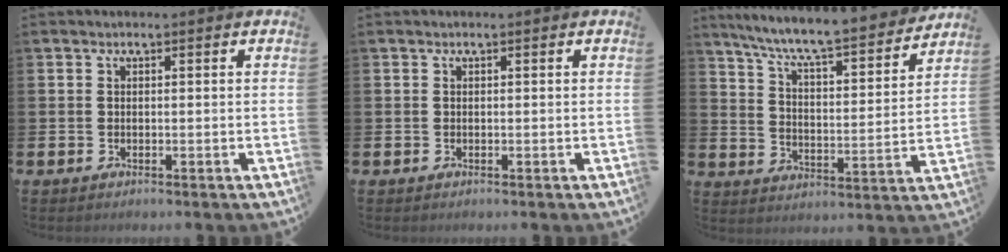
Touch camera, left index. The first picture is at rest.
{"total": 0.0}
{"total": 8.1, "force": [7.5, 0.3, 3.0], "torque": [-0.090, -0.061, 0.124]}